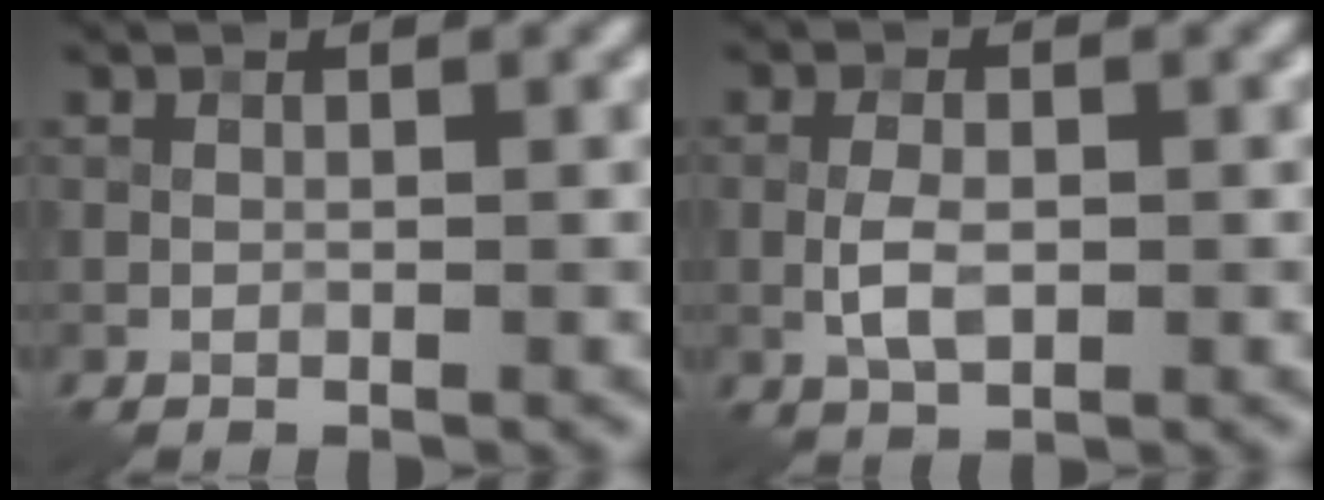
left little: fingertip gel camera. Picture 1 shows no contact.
{"total": 2.7, "force": [-0.5, 1.4, 2.3], "torque": [-0.047, 0.002, -0.010]}